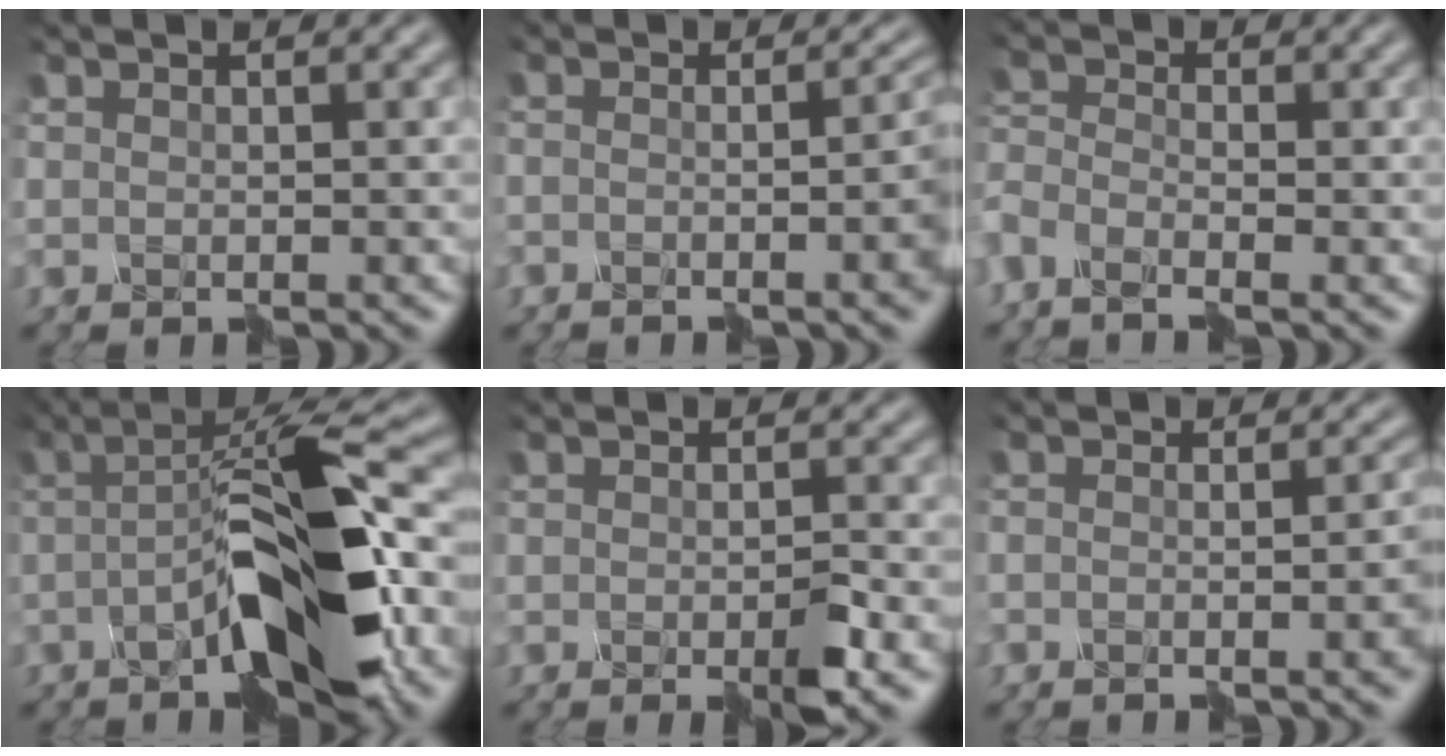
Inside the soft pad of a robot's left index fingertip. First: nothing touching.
{"total": 7.9, "force": [-2.5, 3.3, 6.8], "torque": [-0.048, -0.003, -0.038]}
{"total": 3.9, "force": [-3.4, 1.4, 1.3], "torque": [-0.041, -0.010, -0.061]}
{"total": 10.0, "force": [-3.8, 1.8, 9.1], "torque": [-0.151, 0.012, -0.075]}
{"total": 2.4, "force": [-1.9, -0.2, 1.6], "torque": [-0.039, -0.007, -0.032]}
{"total": 6.3, "force": [-2.7, 2.5, 5.0], "torque": [-0.020, 0.000, -0.040]}